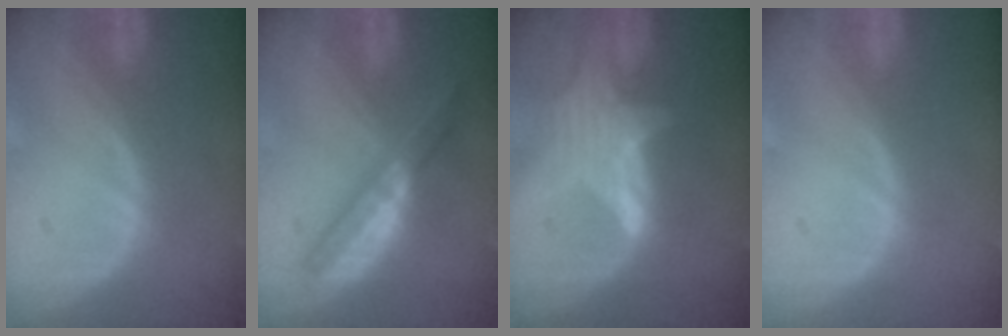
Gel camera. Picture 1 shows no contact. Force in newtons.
{"total": 4.9, "press": 4.8, "slide": 0.7}
{"total": 6.9, "press": 6.5, "slide": 2.4}
{"total": 0.0}